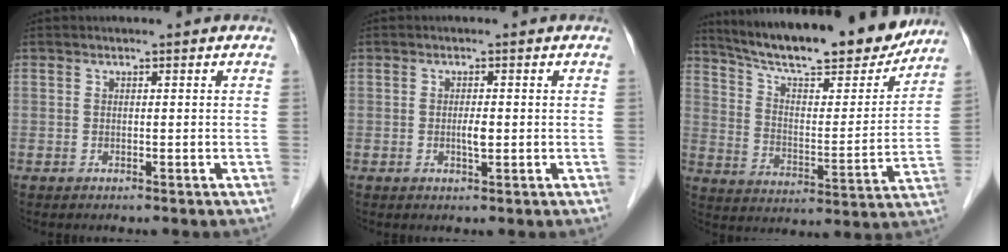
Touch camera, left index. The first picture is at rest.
{"total": 1.7, "force": [-0.4, 0.4, 1.6], "torque": [-0.030, -0.004, -0.006]}
{"total": 23.2, "force": [20.1, 4.0, 10.9], "torque": [-0.173, -0.015, 0.289]}